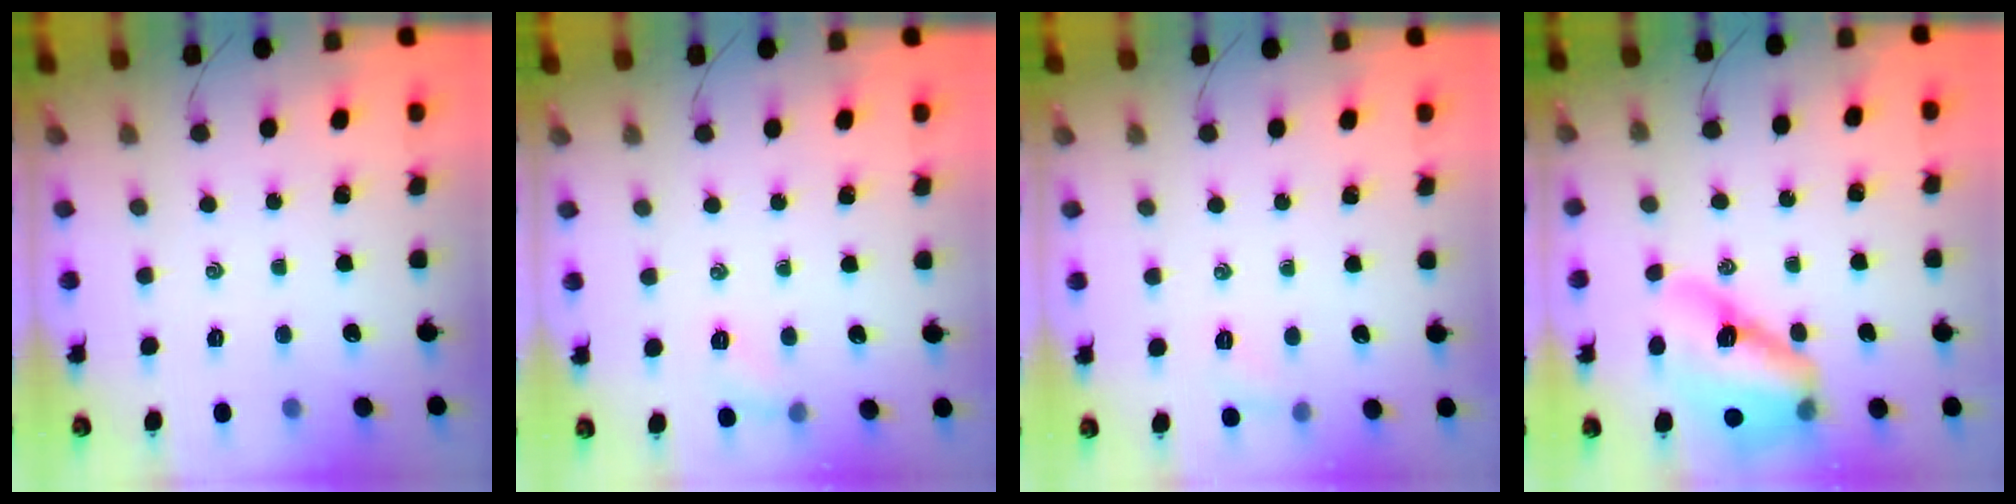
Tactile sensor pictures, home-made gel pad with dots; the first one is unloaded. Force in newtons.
{"total": 6.0, "press": 5.9, "slide": 1.2}
{"total": 5.0, "press": 4.7, "slide": 1.5}
{"total": 15.6, "press": 14.9, "slide": 4.4}